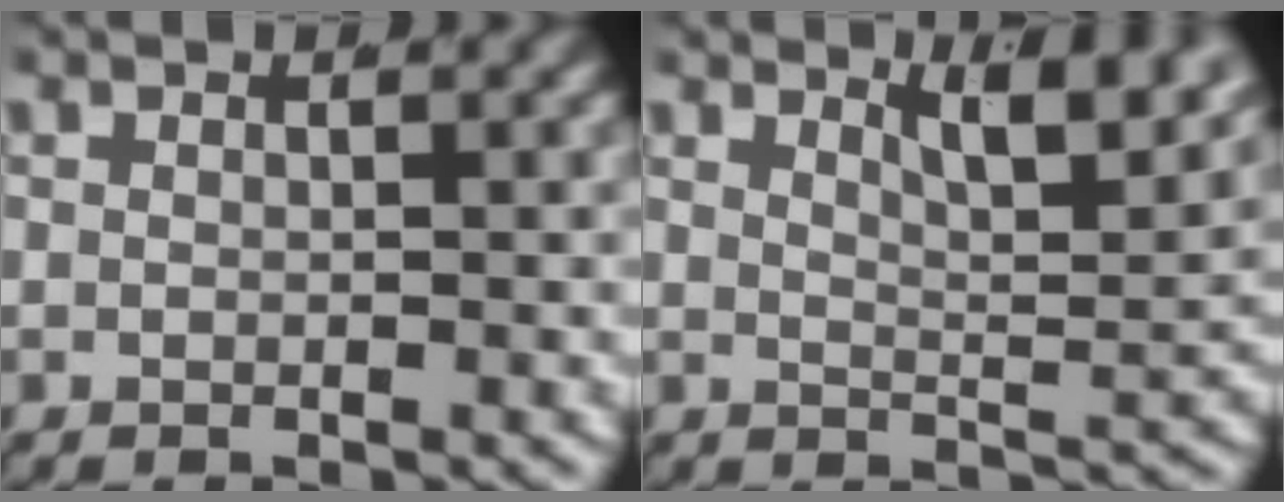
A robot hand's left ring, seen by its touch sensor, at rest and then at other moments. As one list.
[{"total": 5.5, "force": [3.8, 0.7, 3.9], "torque": [-0.051, -0.012, 0.062]}]